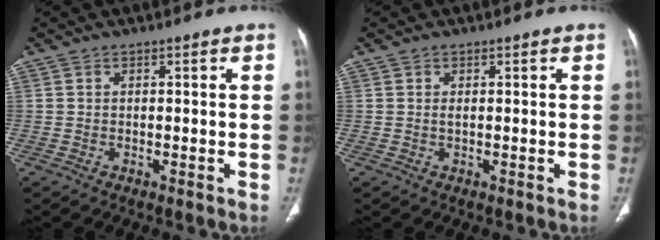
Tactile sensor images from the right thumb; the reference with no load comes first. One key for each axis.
{"total": 0.6, "fx": 0.1, "fy": 0.2, "fz": 0.5, "tx": -0.015, "ty": -0.002, "tz": 0.002}